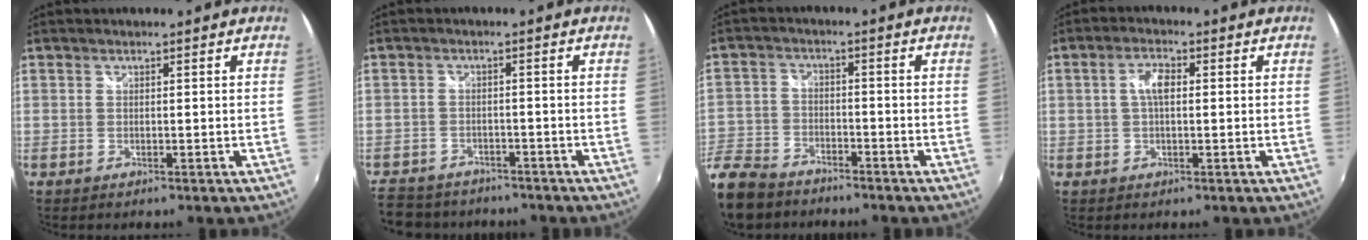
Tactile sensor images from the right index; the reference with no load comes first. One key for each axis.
{"total": 10.1, "fx": -8.2, "fy": 5.3, "fz": 2.6, "tx": -0.087, "ty": 0.007, "tz": -0.130}
{"total": 13.6, "fx": -9.7, "fy": 8.0, "fz": 5.2, "tx": -0.156, "ty": -0.002, "tz": -0.183}
{"total": 3.7, "fx": 0.3, "fy": 1.6, "fz": 3.3, "tx": -0.066, "ty": 0.009, "tz": 0.004}